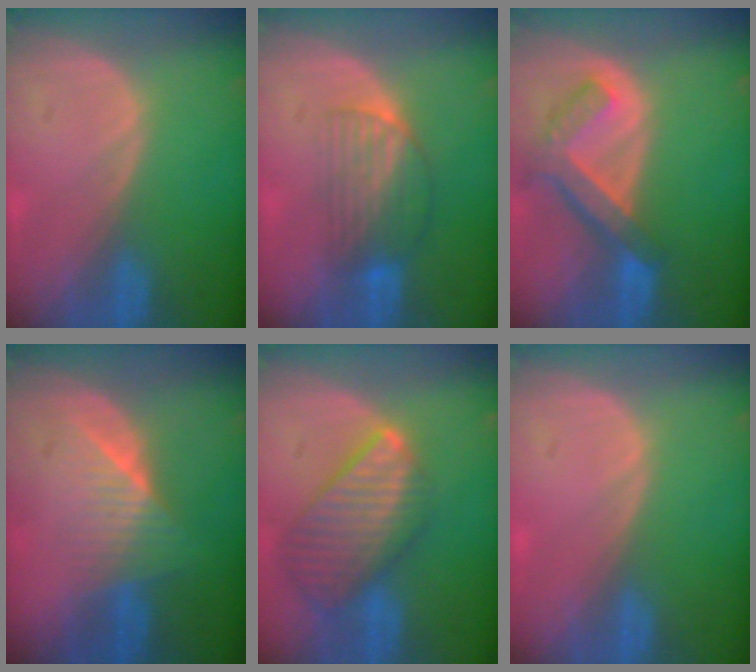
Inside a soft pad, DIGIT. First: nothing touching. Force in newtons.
{"total": 6.6, "press": 5.7, "slide": 3.3}
{"total": 7.6, "press": 6.5, "slide": 3.8}
{"total": 6.3, "press": 5.9, "slide": 2.4}
{"total": 9.8, "press": 8.5, "slide": 4.8}
{"total": 0.6, "press": 0.1, "slide": 0.6}